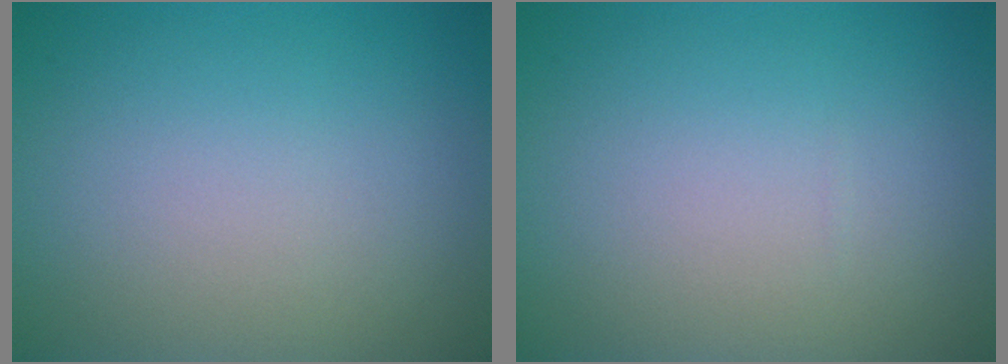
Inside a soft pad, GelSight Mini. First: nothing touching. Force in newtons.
{"total": 0.0}